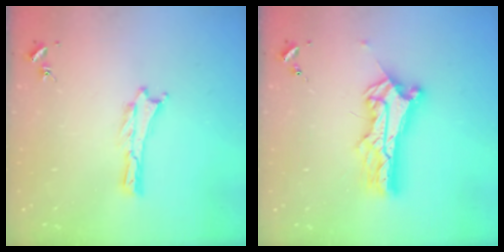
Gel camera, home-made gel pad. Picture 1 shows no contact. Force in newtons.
{"total": 10.5, "press": 10.5, "slide": 0.8}